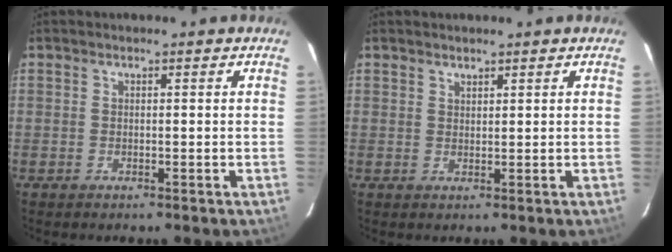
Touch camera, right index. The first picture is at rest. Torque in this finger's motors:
{"motor_torque": [-0.21, -0.09, -0.04, 0.00]}